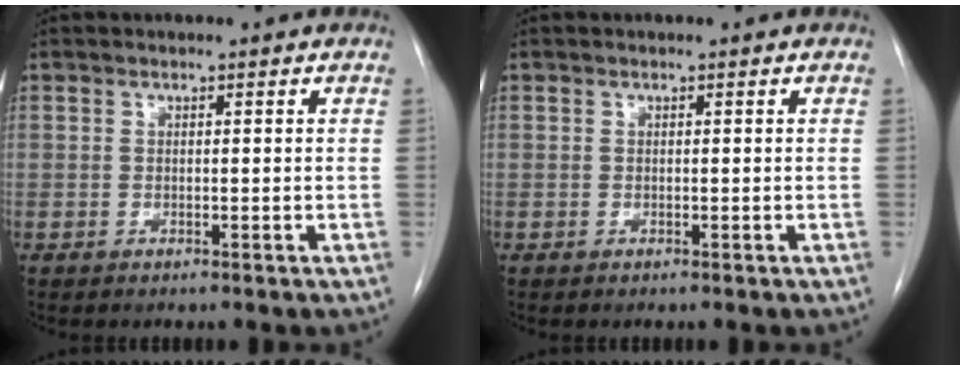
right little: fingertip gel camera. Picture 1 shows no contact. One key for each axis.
{"total": 0.0}